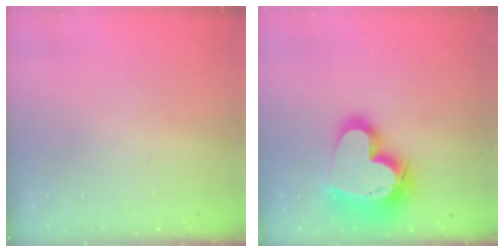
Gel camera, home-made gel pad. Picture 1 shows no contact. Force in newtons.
{"total": 24.7, "press": 24.6, "slide": 2.1}